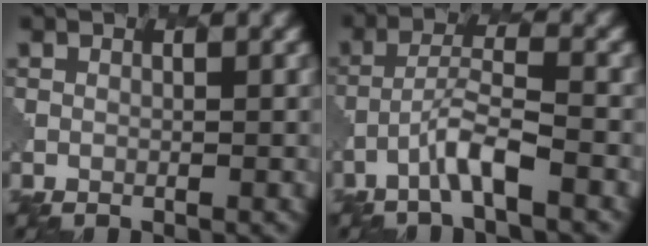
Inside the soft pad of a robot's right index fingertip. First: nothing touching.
{"total": 3.3, "force": [-1.9, 0.3, 2.7], "torque": [-0.053, 0.013, -0.042]}